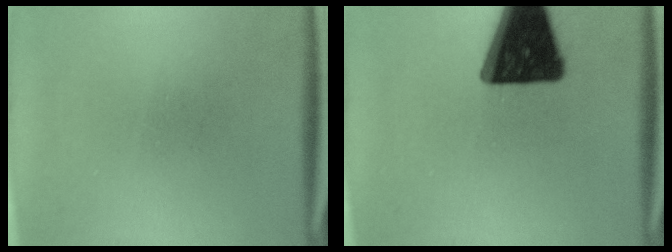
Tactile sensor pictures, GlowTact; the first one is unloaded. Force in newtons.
{"total": 18.4}